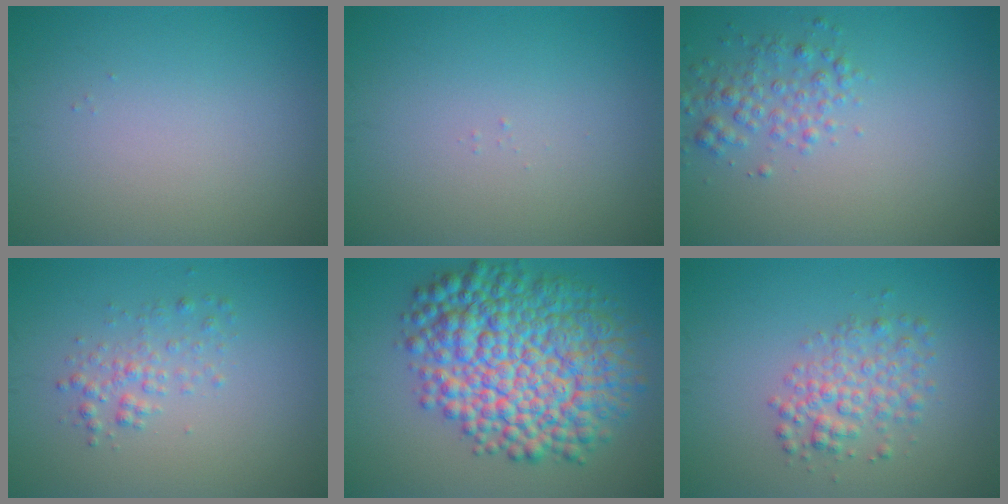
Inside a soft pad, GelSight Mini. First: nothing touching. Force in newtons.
{"total": 0.0}
{"total": 2.5, "press": 2.5, "slide": 0.1}
{"total": 1.8, "press": 1.8, "slide": 0.0}
{"total": 12.5, "press": 12.5, "slide": 0.2}
{"total": 3.2, "press": 3.2, "slide": 0.1}